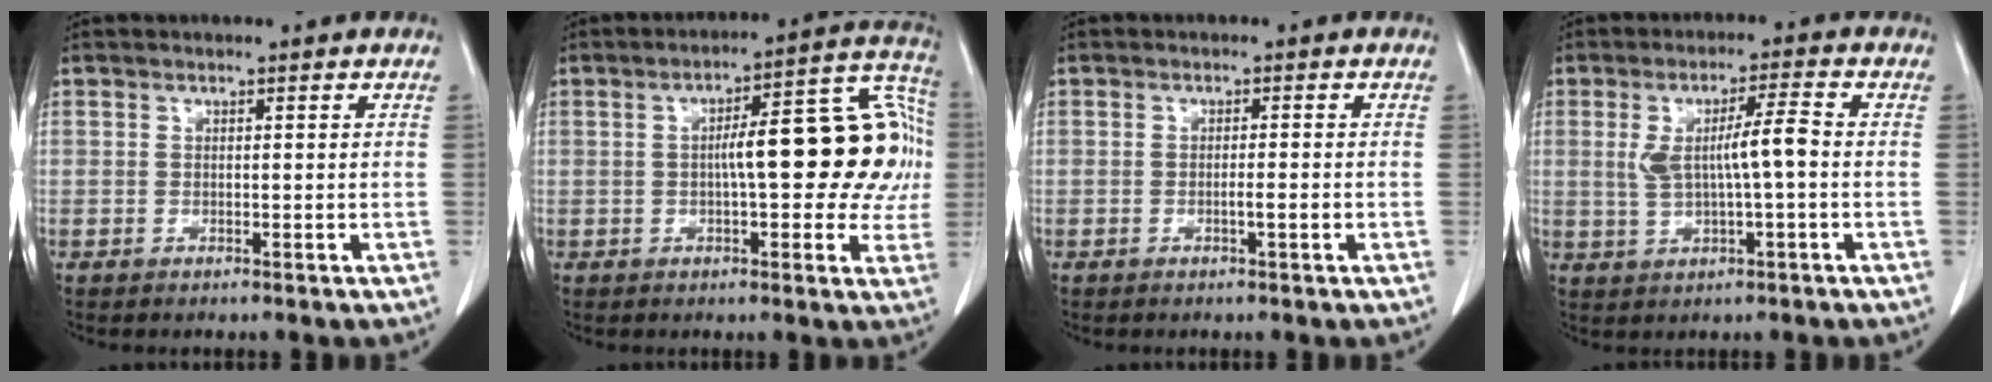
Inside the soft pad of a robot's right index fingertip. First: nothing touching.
{"total": 17.8, "force": [1.3, 5.1, 17.0], "torque": [-0.214, 0.050, 0.016]}
{"total": 1.5, "force": [-0.5, 0.1, 1.4], "torque": [-0.024, 0.001, -0.009]}
{"total": 6.8, "force": [0.1, 0.9, 6.8], "torque": [-0.124, 0.010, 0.004]}